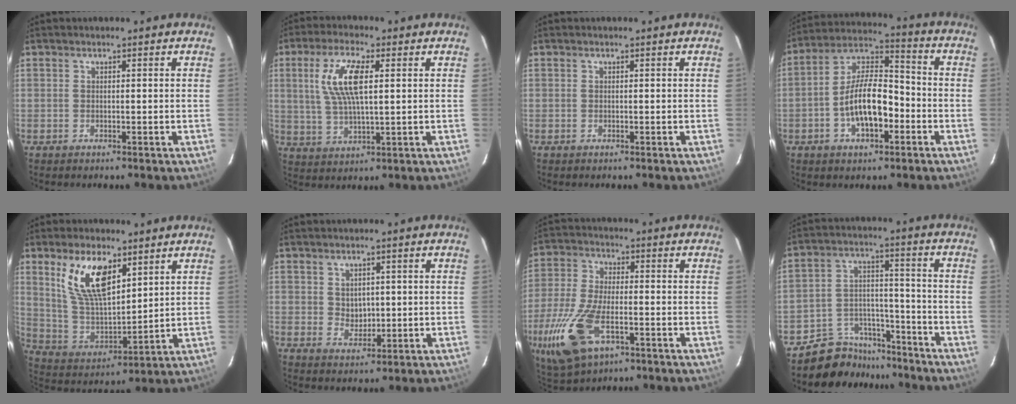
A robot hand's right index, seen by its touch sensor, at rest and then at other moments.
{"total": 9.7, "force": [2.5, 3.1, 8.8], "torque": [-0.179, 0.007, 0.053]}
{"total": 0.0}
{"total": 12.4, "force": [-3.9, 5.7, 10.2], "torque": [-0.198, 0.019, -0.064]}
{"total": 13.7, "force": [7.3, 6.0, 9.9], "torque": [-0.193, 0.004, 0.155]}
{"total": 3.4, "force": [0.7, 2.9, 1.6], "torque": [-0.021, 0.001, 0.019]}
{"total": 18.4, "force": [-7.6, 9.3, 14.0], "torque": [-0.329, -0.032, -0.137]}
{"total": 11.1, "force": [-9.5, 5.7, 0.8], "torque": [-0.028, 0.051, -0.147]}